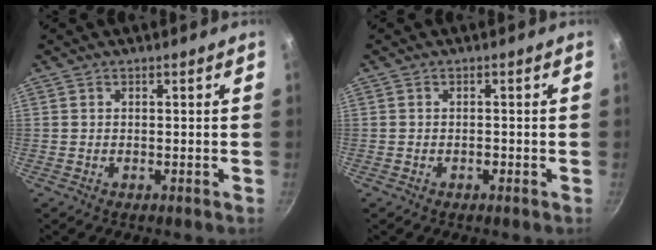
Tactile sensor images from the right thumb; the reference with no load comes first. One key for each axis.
{"total": 0.7, "fx": -0.4, "fy": 0.4, "fz": 0.3, "tx": -0.004, "ty": 0.004, "tz": -0.006}